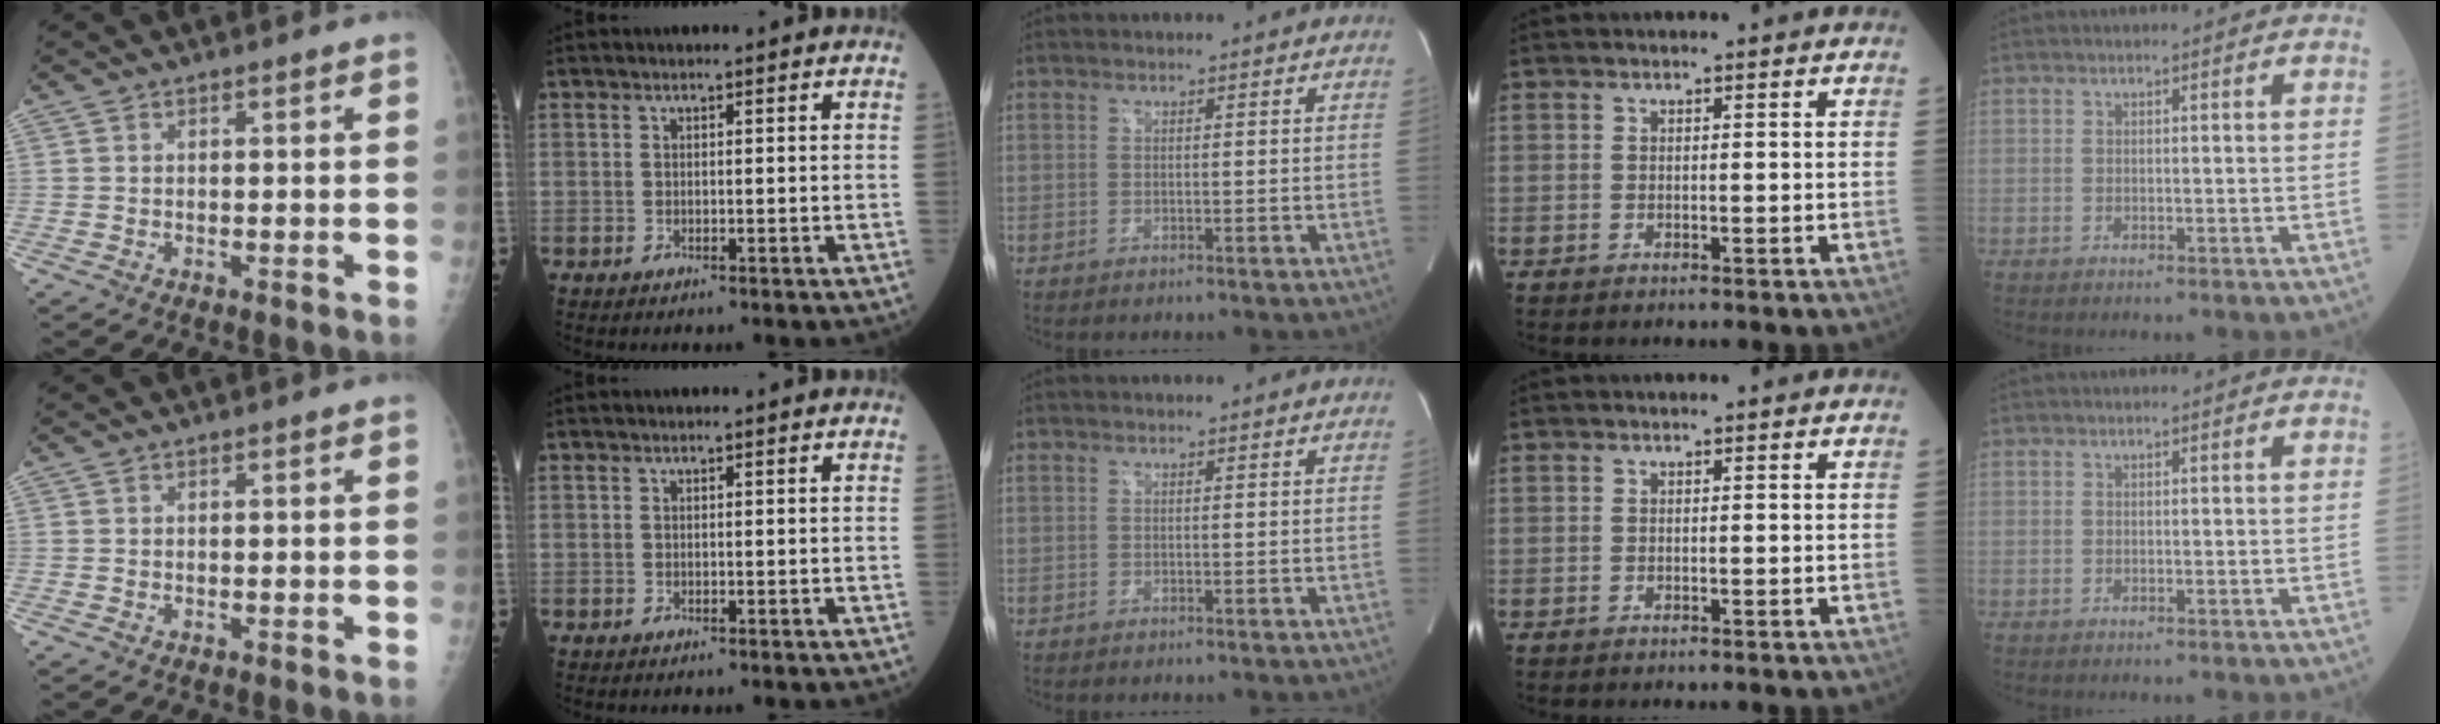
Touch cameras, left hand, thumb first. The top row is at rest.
{}